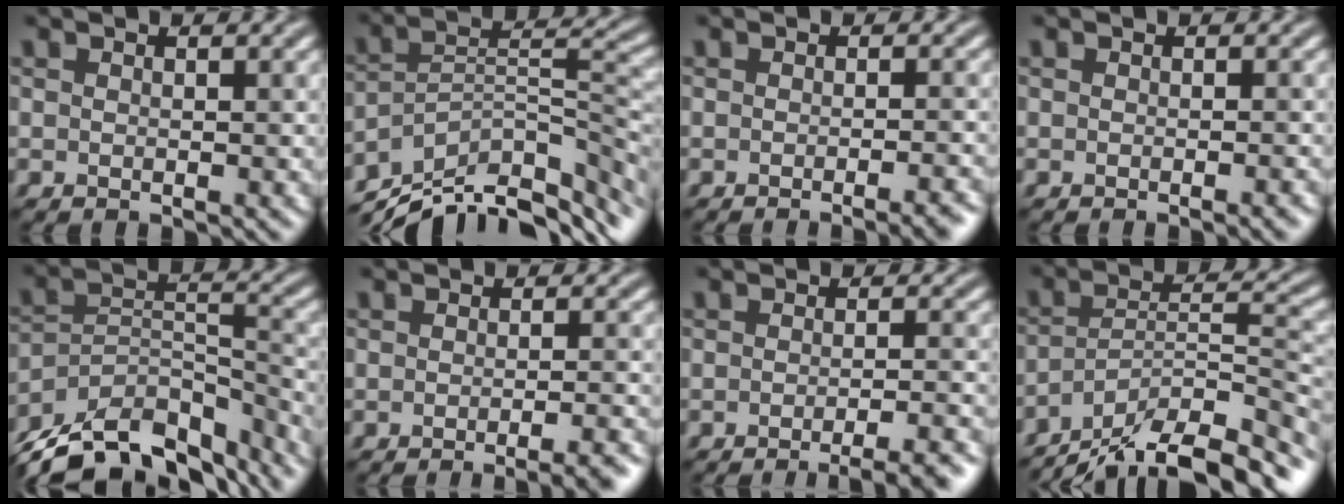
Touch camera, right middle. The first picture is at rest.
{"total": 11.7, "force": [-9.5, 4.1, 5.6], "torque": [-0.102, 0.012, -0.152]}
{"total": 3.7, "force": [-2.0, 1.1, 2.9], "torque": [-0.018, 0.008, -0.023]}
{"total": 1.6, "force": [-0.7, 0.4, 1.4], "torque": [-0.010, 0.000, -0.011]}
{"total": 15.2, "force": [-12.4, 6.6, 5.8], "torque": [-0.115, 0.001, -0.174]}
{"total": 5.0, "force": [-3.2, 1.5, 3.6], "torque": [-0.025, 0.009, -0.032]}
{"total": 5.7, "force": [-3.6, 1.5, 4.1], "torque": [-0.038, 0.006, -0.042]}
{"total": 12.6, "force": [-10.0, 3.3, 7.0], "torque": [-0.112, 0.016, -0.163]}